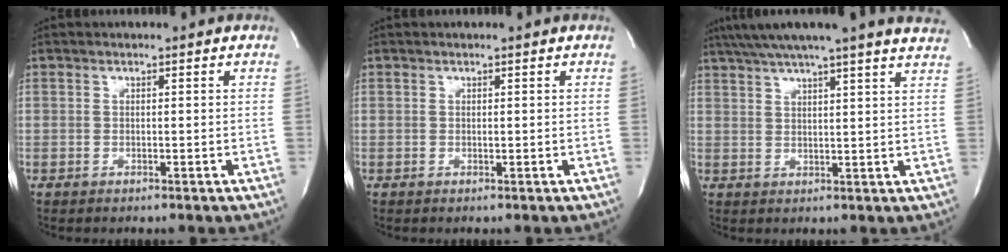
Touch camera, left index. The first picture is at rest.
{"total": 0.0}
{"total": 18.7, "force": [16.3, -0.4, 9.2], "torque": [-0.159, 0.011, 0.207]}